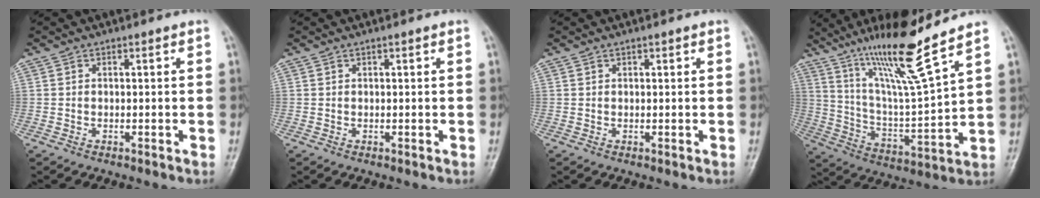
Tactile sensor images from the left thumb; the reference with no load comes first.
{"total": 0.0}
{"total": 0.5, "force": [0.4, 0.2, 0.2], "torque": [-0.001, -0.002, 0.006]}
{"total": 17.0, "force": [12.0, 0.6, 12.0], "torque": [-0.201, -0.065, 0.219]}